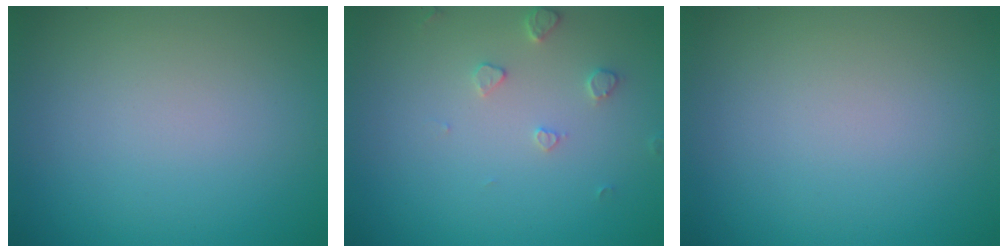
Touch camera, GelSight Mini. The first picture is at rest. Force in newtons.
{"total": 1.5, "press": 1.5, "slide": 0.3}
{"total": 0.0}